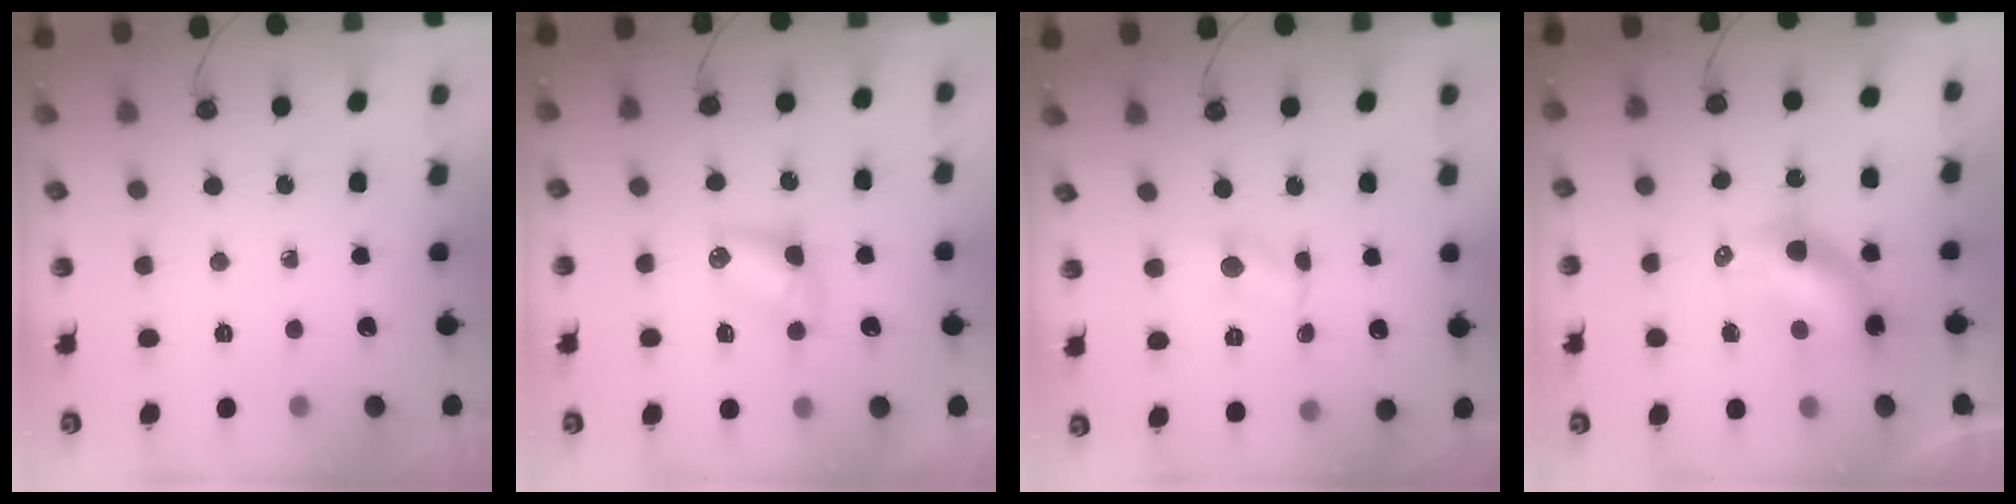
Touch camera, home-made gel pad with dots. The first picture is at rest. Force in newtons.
{"total": 5.9, "press": 5.9, "slide": 0.5}
{"total": 3.8, "press": 3.8, "slide": 0.3}
{"total": 7.3, "press": 7.3, "slide": 0.3}